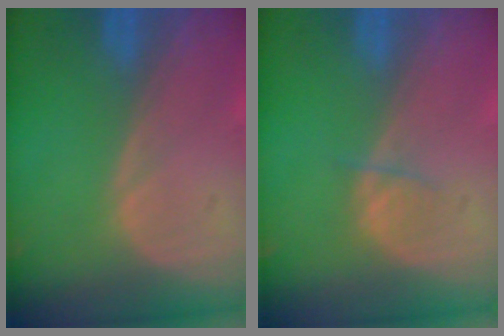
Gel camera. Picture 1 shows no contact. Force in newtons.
{"total": 1.6, "press": 1.5, "slide": 0.2}